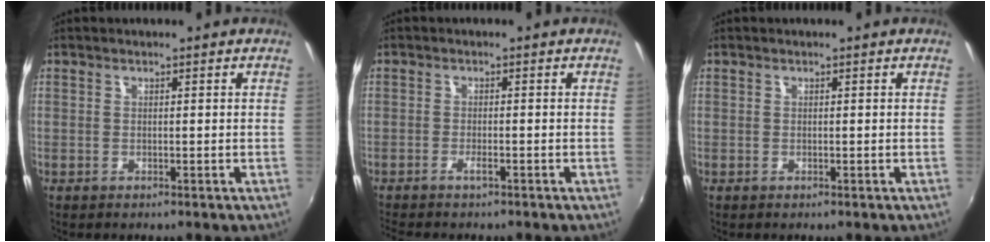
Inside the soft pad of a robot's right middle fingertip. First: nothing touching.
{"total": 2.2, "force": [-1.8, 0.3, 1.3], "torque": [-0.036, 0.000, -0.035]}
{"total": 0.0}